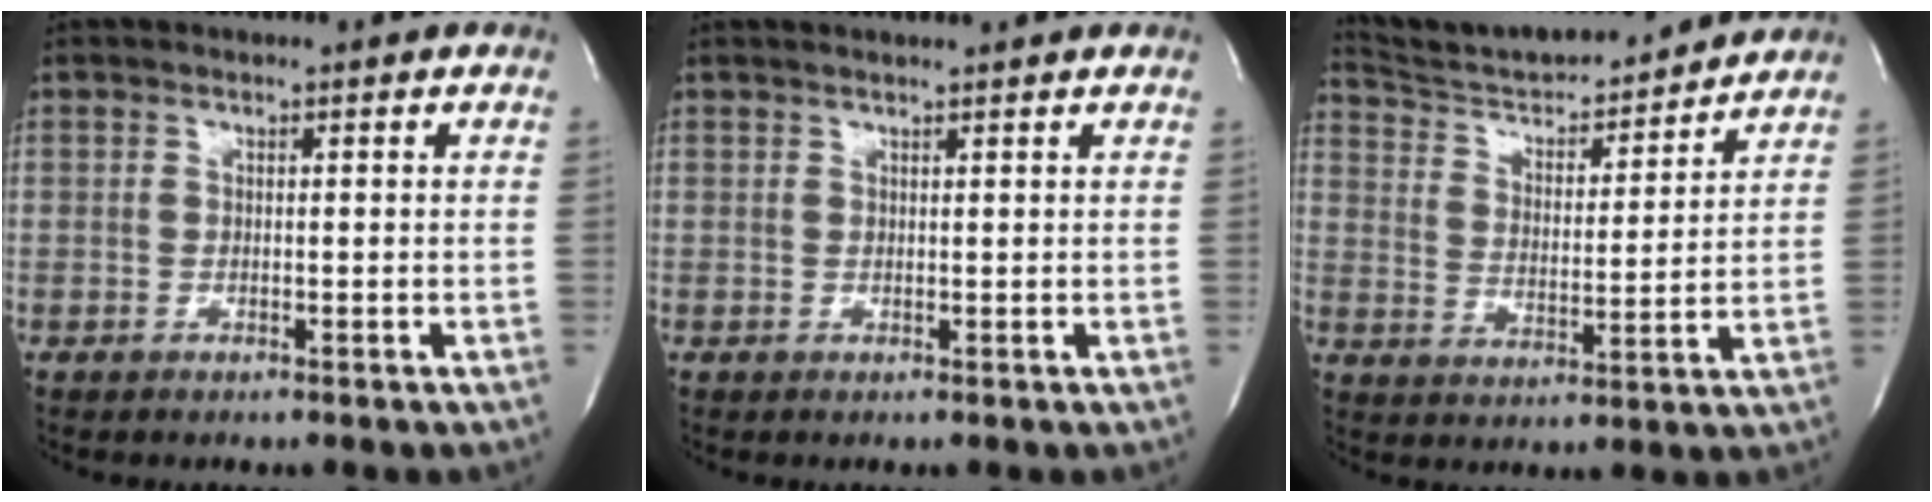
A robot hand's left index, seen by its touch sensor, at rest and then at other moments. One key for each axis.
{"total": 2.7, "fx": 2.5, "fy": -0.1, "fz": 1.0, "tx": -0.015, "ty": 0.012, "tz": 0.034}
{"total": 15.8, "fx": 15.0, "fy": 1.9, "fz": 4.8, "tx": -0.080, "ty": -0.003, "tz": 0.240}